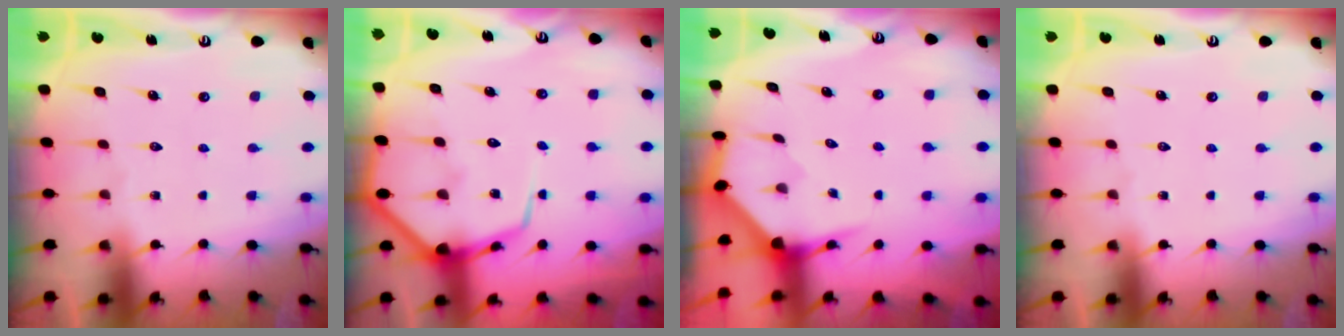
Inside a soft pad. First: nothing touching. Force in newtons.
{"total": 11.0, "press": 10.9, "slide": 1.1}
{"total": 3.9, "press": 3.9, "slide": 0.3}
{"total": 0.0}